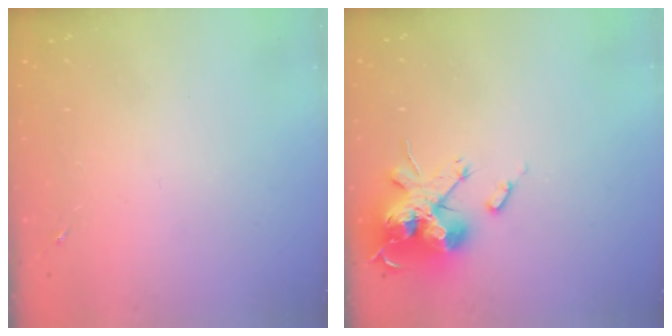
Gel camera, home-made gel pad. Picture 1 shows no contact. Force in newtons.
{"total": 19.6, "press": 19.6, "slide": 0.1}